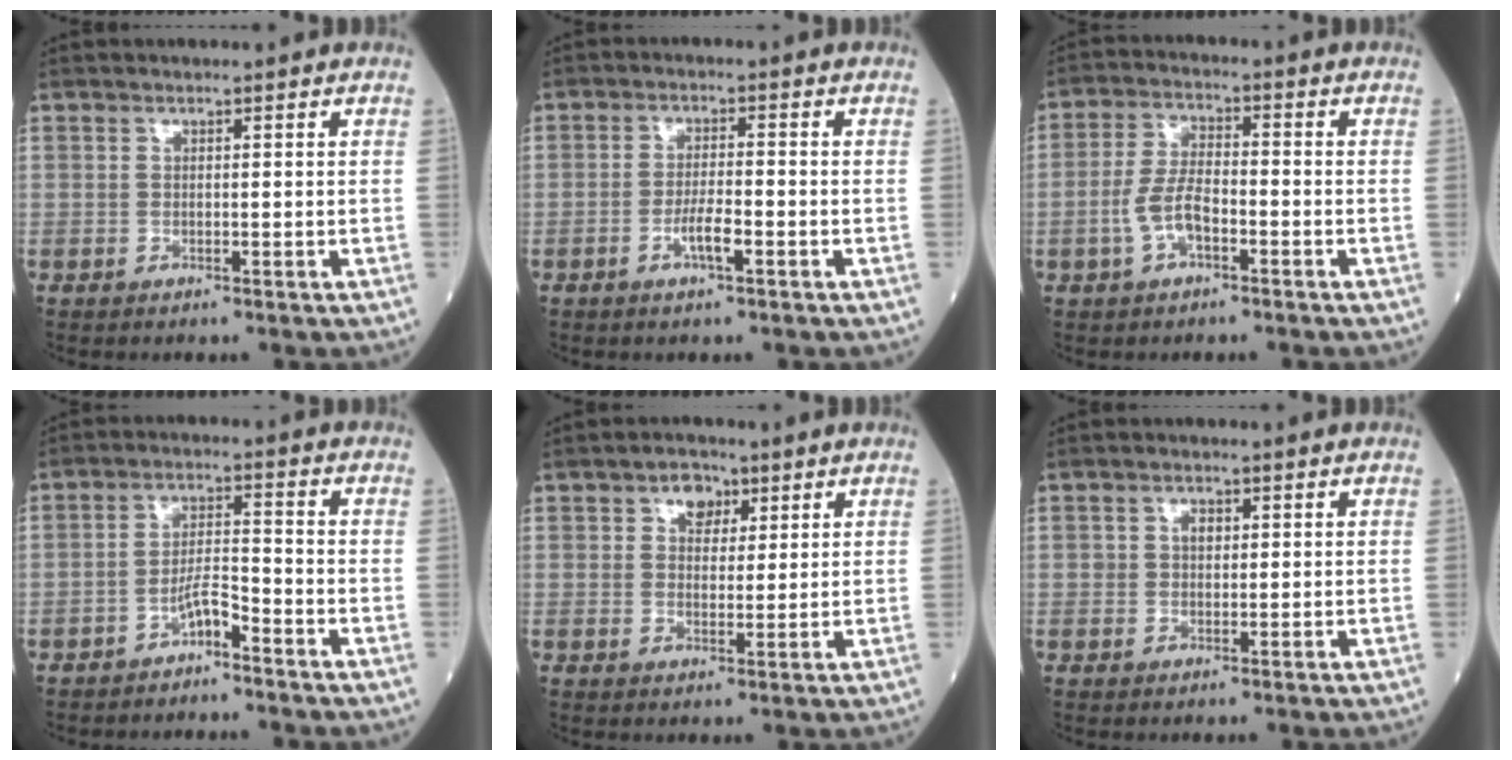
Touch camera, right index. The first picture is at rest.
{"total": 3.6, "force": [-1.6, 0.5, 3.2], "torque": [-0.059, 0.001, -0.031]}
{"total": 5.9, "force": [-2.3, 2.3, 4.9], "torque": [-0.109, 0.009, -0.045]}
{"total": 3.7, "force": [-2.7, 0.6, 2.4], "torque": [-0.043, 0.007, -0.051]}
{"total": 3.8, "force": [1.9, 2.6, 2.0], "torque": [-0.029, 0.010, 0.031]}
{"total": 1.7, "force": [0.4, 1.2, 1.2], "torque": [-0.023, 0.005, 0.007]}